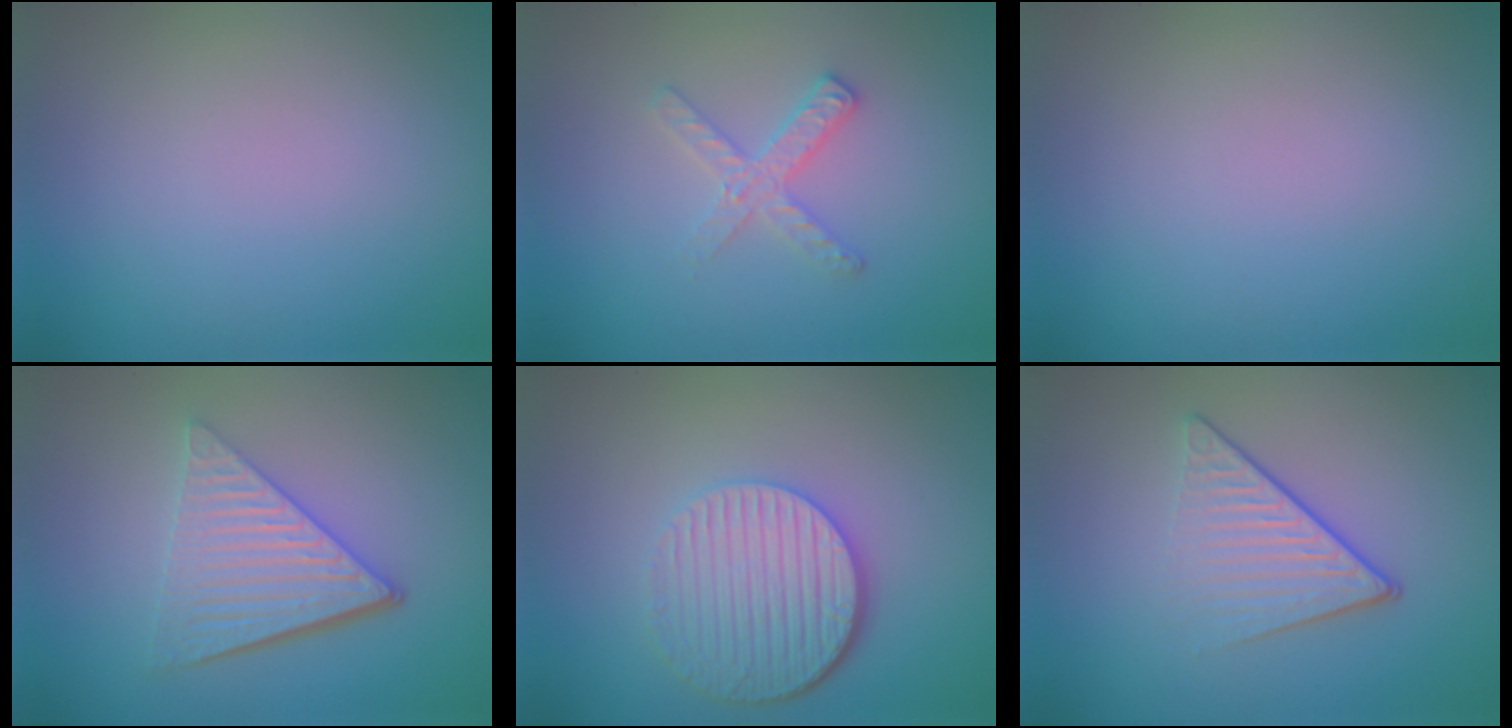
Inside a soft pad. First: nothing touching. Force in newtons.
{"total": 2.2, "press": 2.2, "slide": 0.3}
{"total": 0.0}
{"total": 5.5, "press": 3.9, "slide": 3.9}
{"total": 5.2, "press": 4.0, "slide": 3.2}
{"total": 4.2, "press": 2.7, "slide": 3.2}